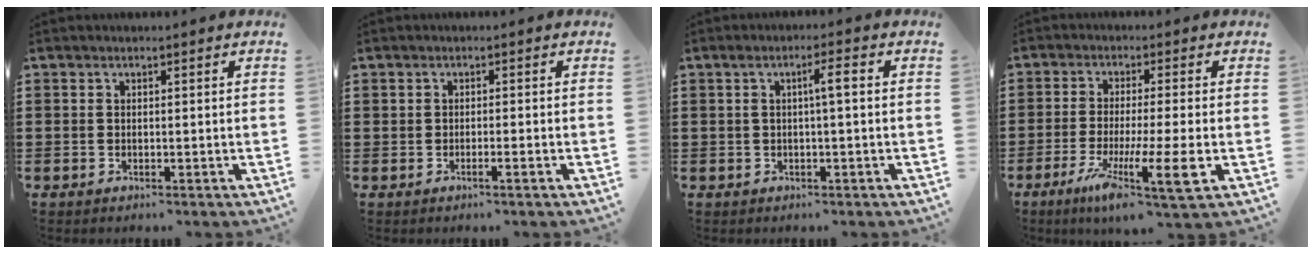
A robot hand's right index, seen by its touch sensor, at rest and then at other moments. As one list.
[{"total": 1.0, "force": [-0.5, -0.2, 0.8], "torque": [-0.015, -0.009, -0.008]}, {"total": 3.1, "force": [0.1, 0.1, 3.1], "torque": [-0.057, 0.002, -0.003]}, {"total": 9.4, "force": [-3.6, 0.3, 8.7], "torque": [-0.175, -0.021, -0.066]}]